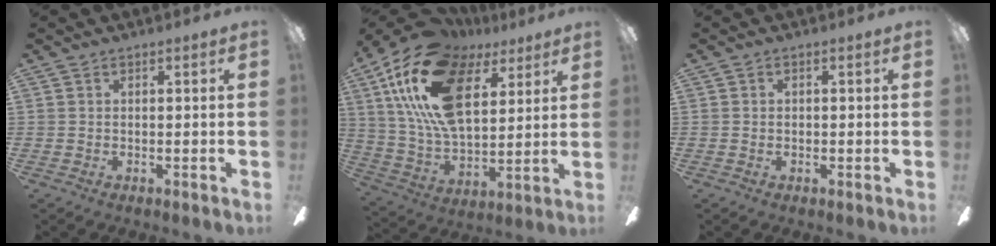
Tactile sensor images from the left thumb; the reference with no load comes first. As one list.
[{"total": 24.1, "force": [11.3, 13.3, 16.7], "torque": [-0.339, -0.035, 0.200]}, {"total": 0.8, "force": [-0.2, 0.4, 0.7], "torque": [-0.013, 0.002, -0.004]}]